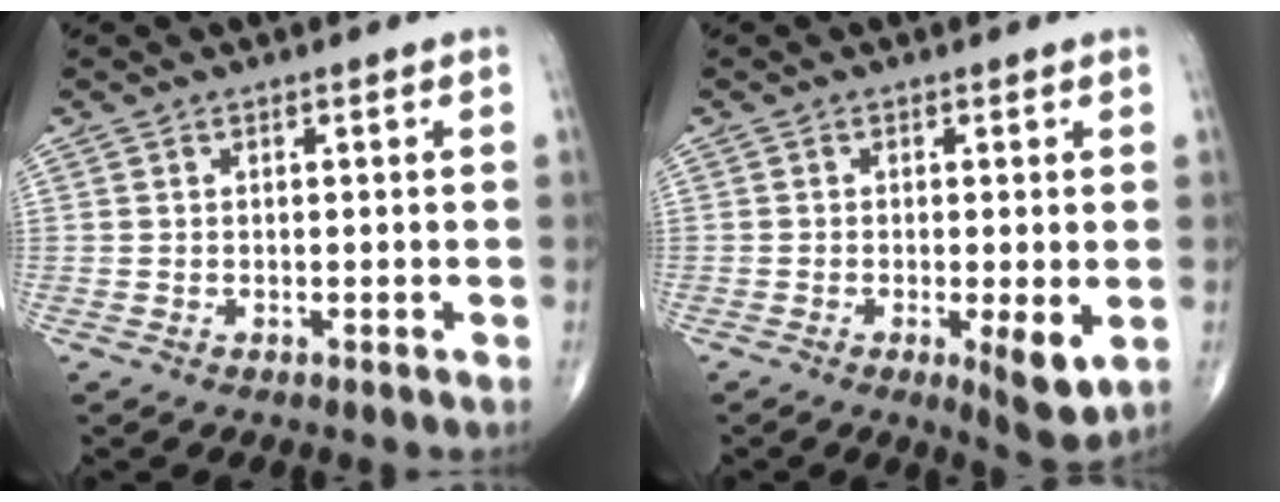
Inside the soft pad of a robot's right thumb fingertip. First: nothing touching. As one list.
[{"total": 5.7, "force": [-1.2, 1.4, 5.4], "torque": [-0.083, -0.017, -0.019]}]